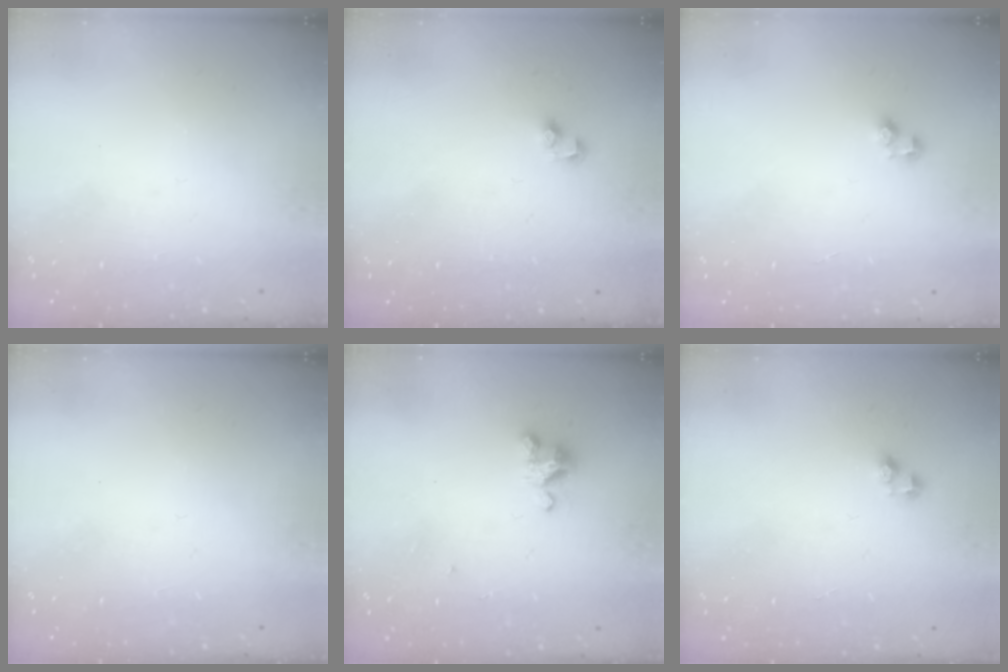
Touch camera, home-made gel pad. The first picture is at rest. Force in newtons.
{"total": 2.3, "press": 2.3, "slide": 0.2}
{"total": 2.0, "press": 2.0, "slide": 0.3}
{"total": 0.0}
{"total": 2.9, "press": 2.9, "slide": 0.3}
{"total": 2.5, "press": 2.5, "slide": 0.2}